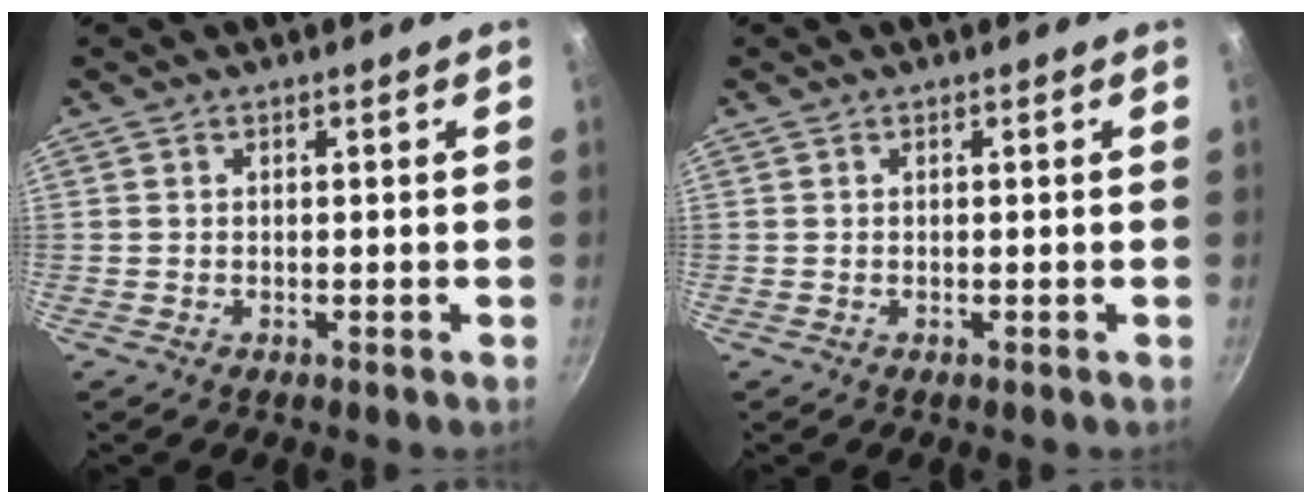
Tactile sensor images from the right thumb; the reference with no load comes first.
{"total": 0.0}